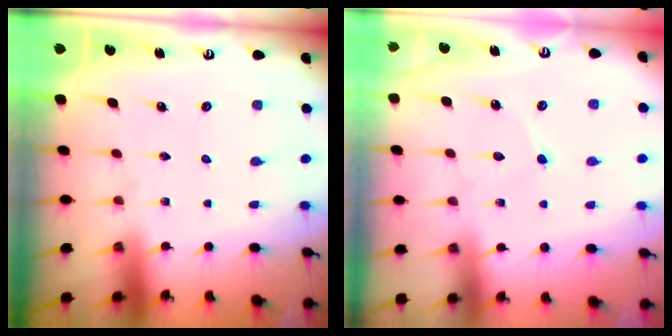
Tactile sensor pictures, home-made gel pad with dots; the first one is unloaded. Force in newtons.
{"total": 4.8, "press": 4.8, "slide": 0.6}